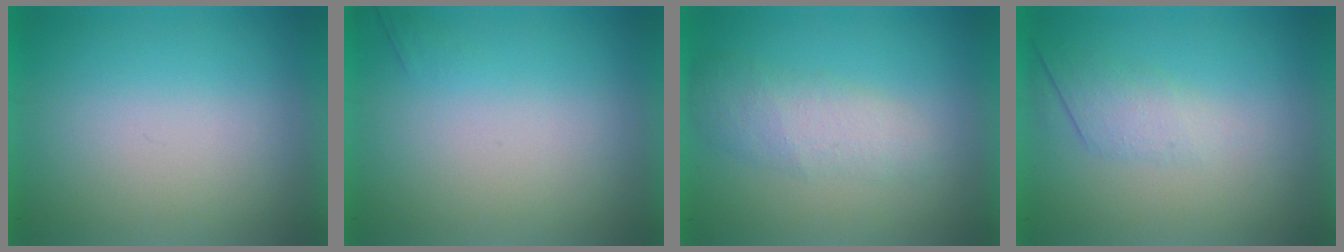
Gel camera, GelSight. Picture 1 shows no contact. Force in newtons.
{"total": 1.1}
{"total": 2.3}
{"total": 2.6}